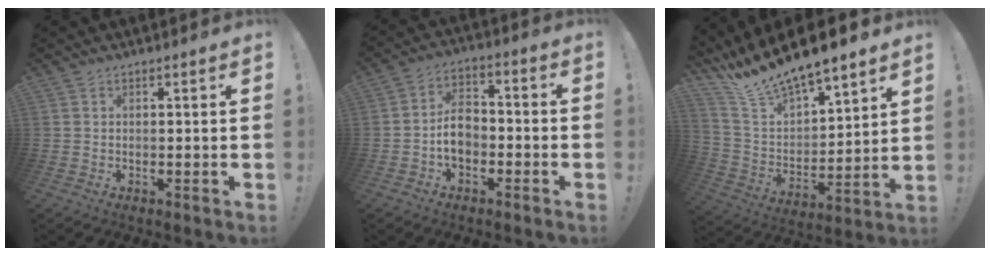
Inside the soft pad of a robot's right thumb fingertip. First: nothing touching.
{"total": 8.5, "force": [-2.5, 5.8, 5.6], "torque": [-0.094, 0.015, -0.045]}
{"total": 13.3, "force": [11.9, 3.5, 4.9], "torque": [-0.119, -0.097, 0.215]}